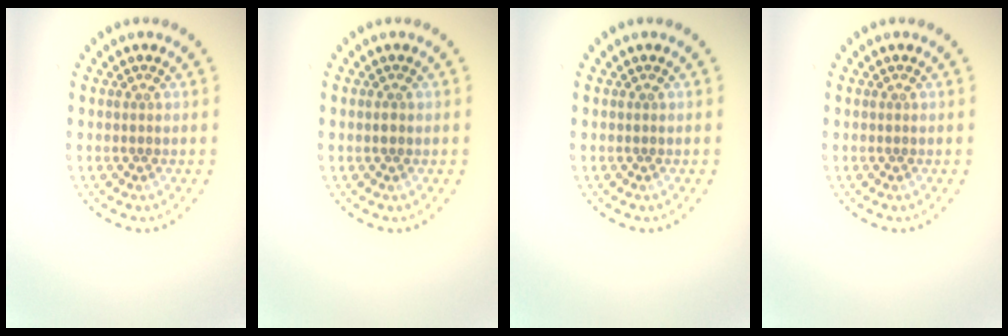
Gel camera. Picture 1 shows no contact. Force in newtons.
{"total": 0.6, "press": 0.6, "slide": 0.1}
{"total": 0.0}
{"total": 0.0}